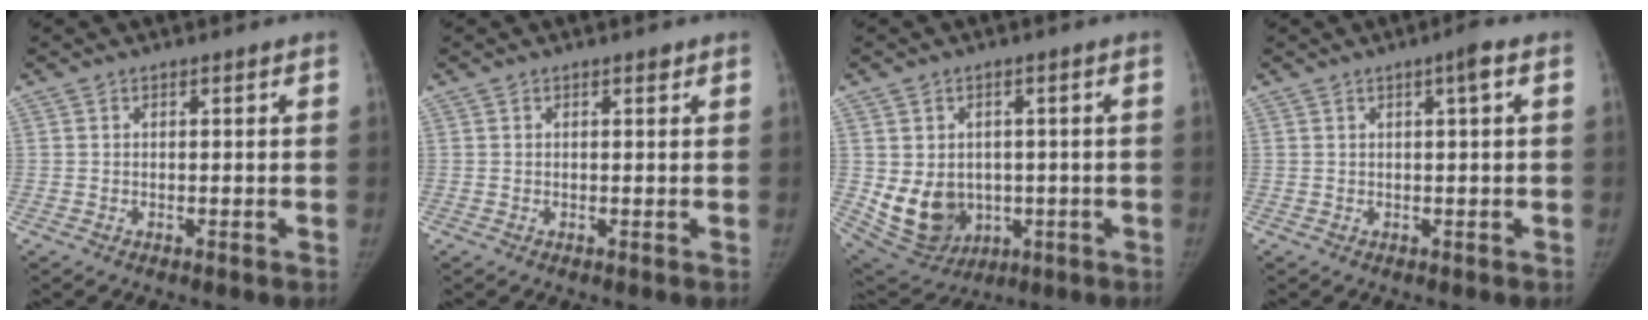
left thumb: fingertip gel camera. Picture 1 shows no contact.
{"total": 0.6, "force": [0.4, 0.3, 0.4], "torque": [-0.001, -0.002, 0.006]}
{"total": 11.6, "force": [-1.3, 9.5, 6.5], "torque": [-0.086, -0.003, 0.008]}
{"total": 2.3, "force": [0.7, 0.0, 2.2], "torque": [-0.037, 0.005, 0.012]}